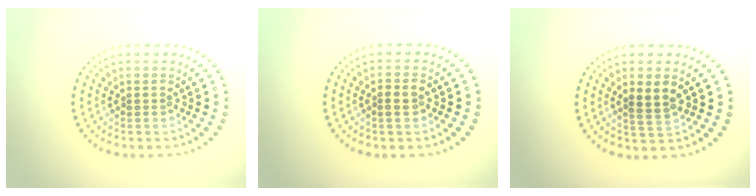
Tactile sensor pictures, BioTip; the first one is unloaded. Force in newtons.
{"total": 1.3, "press": 1.3, "slide": 0.2}
{"total": 2.0, "press": 1.9, "slide": 0.6}